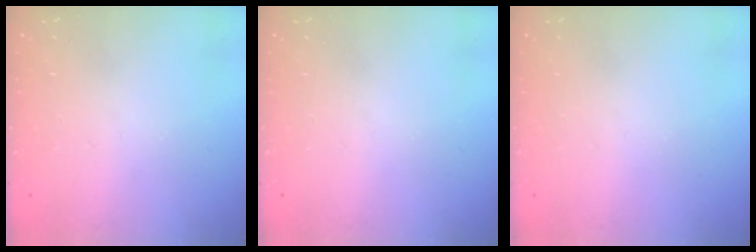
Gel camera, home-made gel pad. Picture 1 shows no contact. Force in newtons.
{"total": 0.0}
{"total": 0.0}